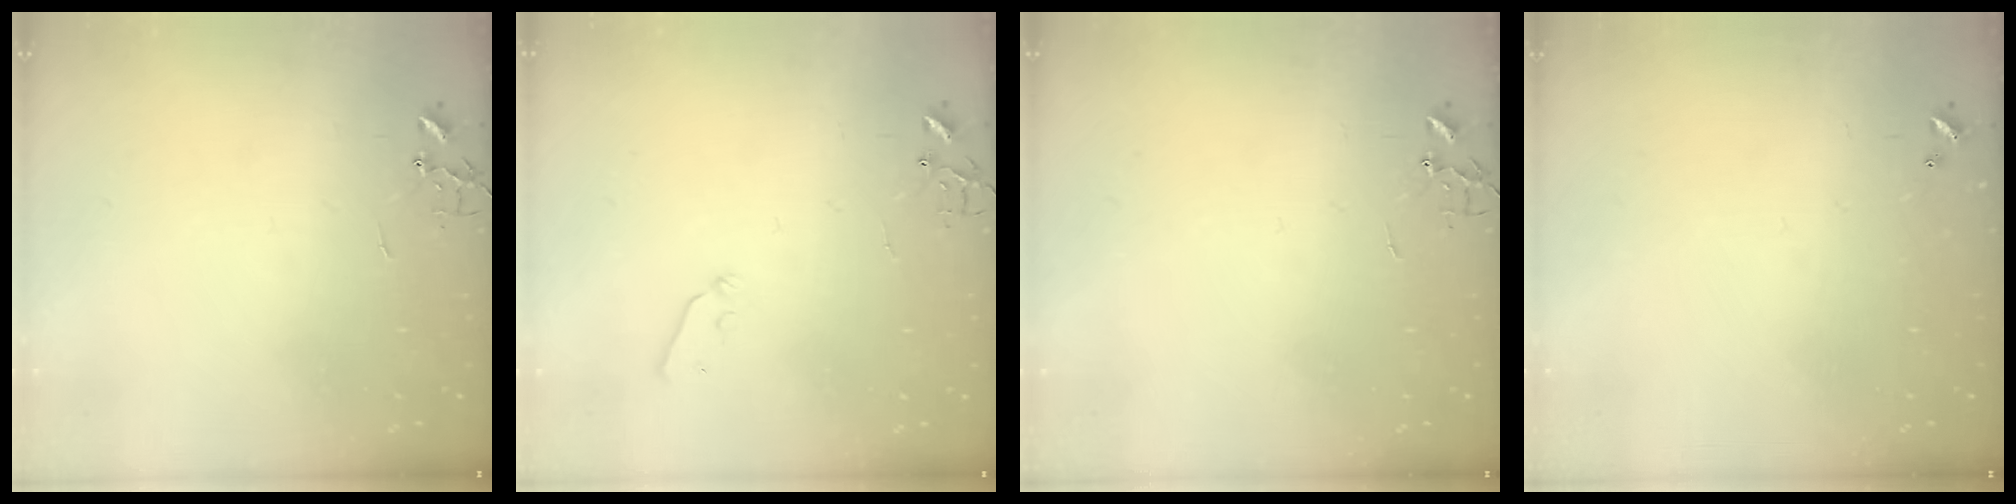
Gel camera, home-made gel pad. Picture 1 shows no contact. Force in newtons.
{"total": 4.0, "press": 4.0, "slide": 0.4}
{"total": 0.0}
{"total": 0.0}